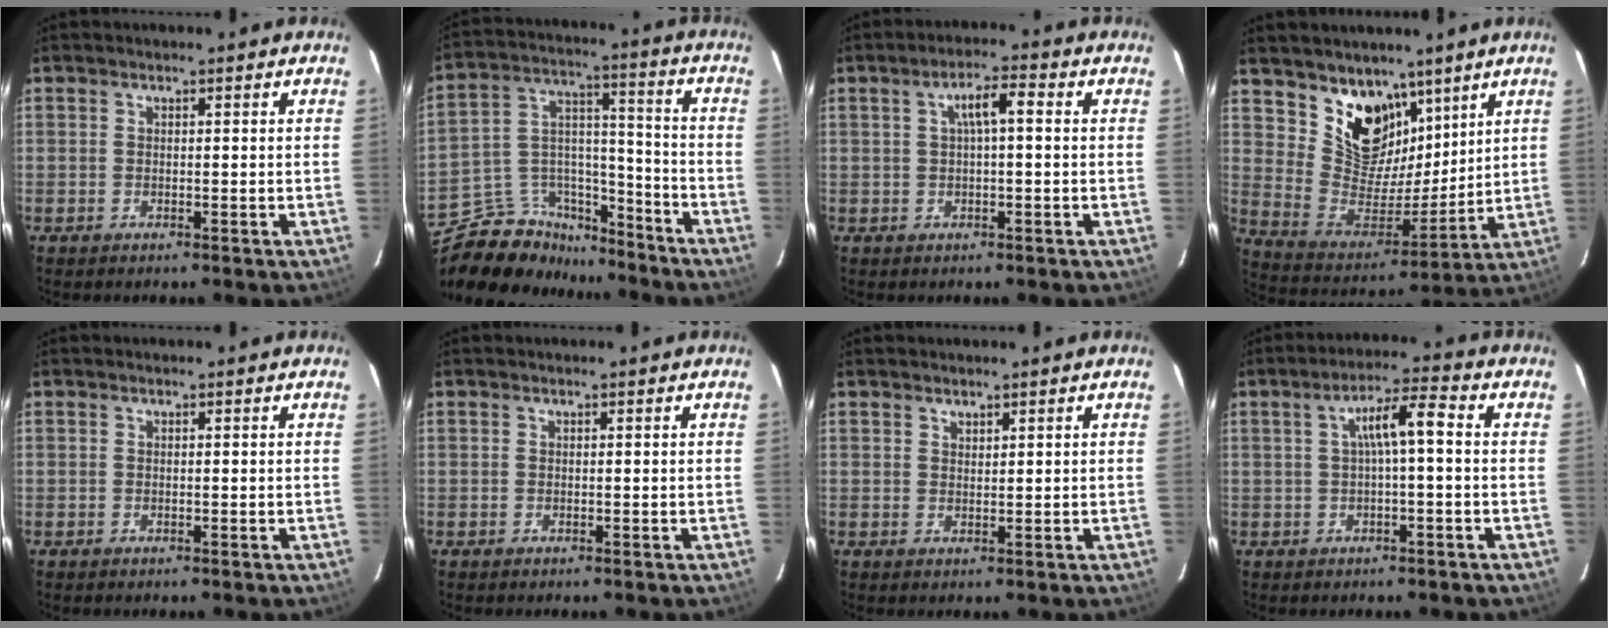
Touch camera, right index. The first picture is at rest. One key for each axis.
{"total": 16.0, "fx": -13.1, "fy": 8.3, "fz": 4.1, "tx": -0.091, "ty": 0.065, "tz": -0.209}
{"total": 4.5, "fx": 0.7, "fy": 0.9, "fz": 4.3, "tx": -0.079, "ty": 0.013, "tz": 0.014}
{"total": 14.2, "fx": 9.1, "fy": 9.2, "fz": 5.7, "tx": -0.116, "ty": -0.003, "tz": 0.182}
{"total": 0.0}
{"total": 0.0}
{"total": 1.1, "fx": 1.1, "fy": 0.4, "fz": 0.2, "tx": -0.003, "ty": 0.001, "tz": 0.020}
{"total": 5.9, "fx": 0.2, "fy": 0.8, "fz": 5.8, "tx": -0.104, "ty": 0.018, "tz": 0.010}